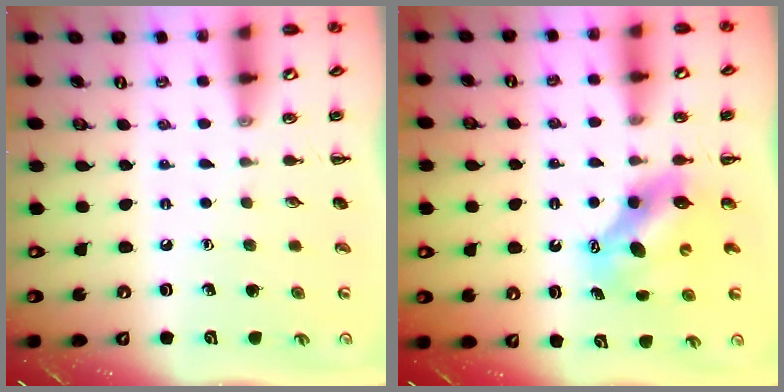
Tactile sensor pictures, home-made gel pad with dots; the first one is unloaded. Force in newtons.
{"total": 7.1, "press": 7.0, "slide": 1.2}